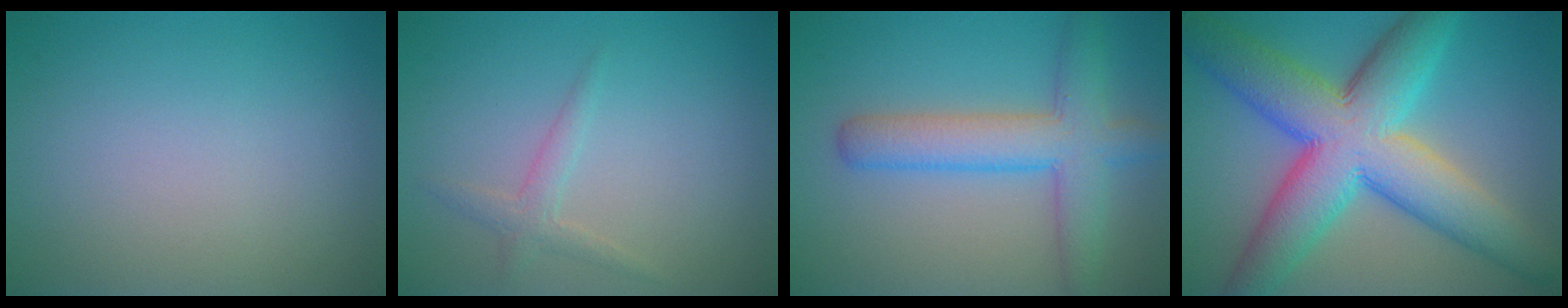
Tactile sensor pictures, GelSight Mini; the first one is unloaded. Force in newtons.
{"total": 1.4, "press": 1.4, "slide": 0.0}
{"total": 4.6, "press": 4.5, "slide": 0.2}
{"total": 12.0, "press": 12.0, "slide": 0.3}